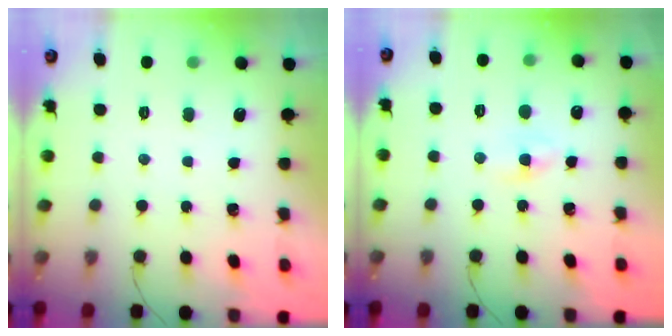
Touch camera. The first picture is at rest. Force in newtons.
{"total": 2.1, "press": 1.8, "slide": 1.0}